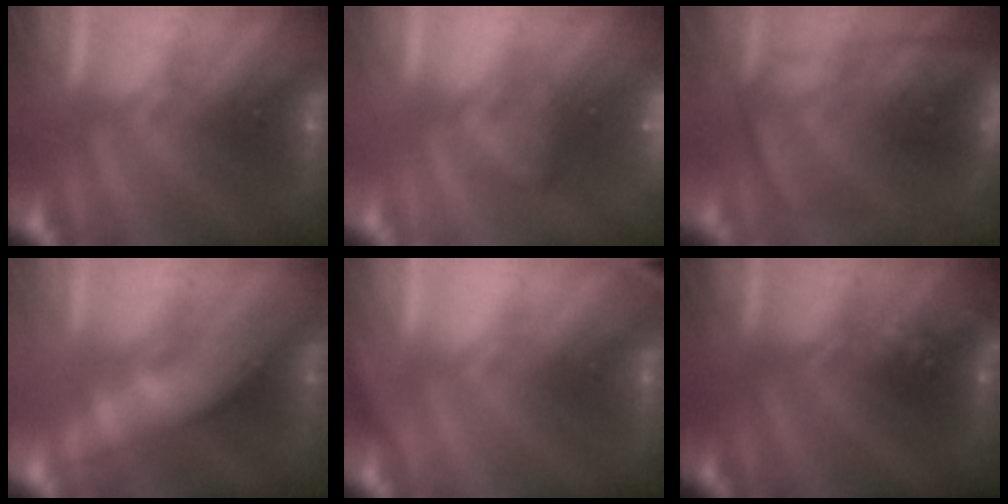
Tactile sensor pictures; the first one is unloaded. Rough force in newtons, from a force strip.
{"total": 6.9}
{"total": 7.8}
{"total": 3.7}
{"total": 2.8}
{"total": 2.4}